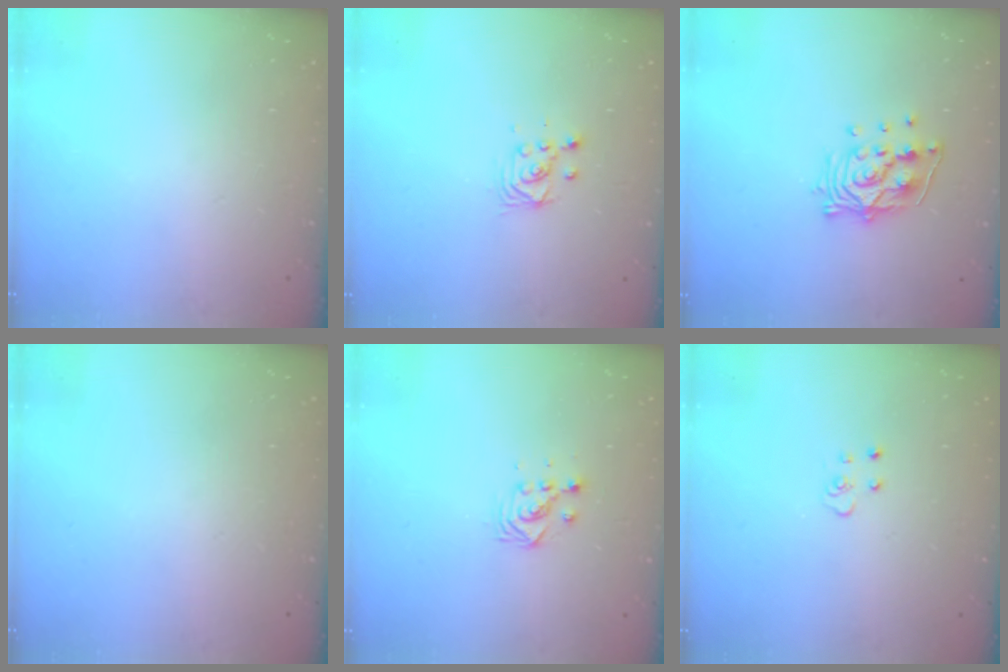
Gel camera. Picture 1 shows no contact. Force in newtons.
{"total": 3.3, "press": 3.3, "slide": 0.4}
{"total": 11.7, "press": 11.6, "slide": 1.3}
{"total": 0.0}
{"total": 3.5, "press": 3.5, "slide": 0.2}
{"total": 4.4, "press": 4.3, "slide": 0.3}